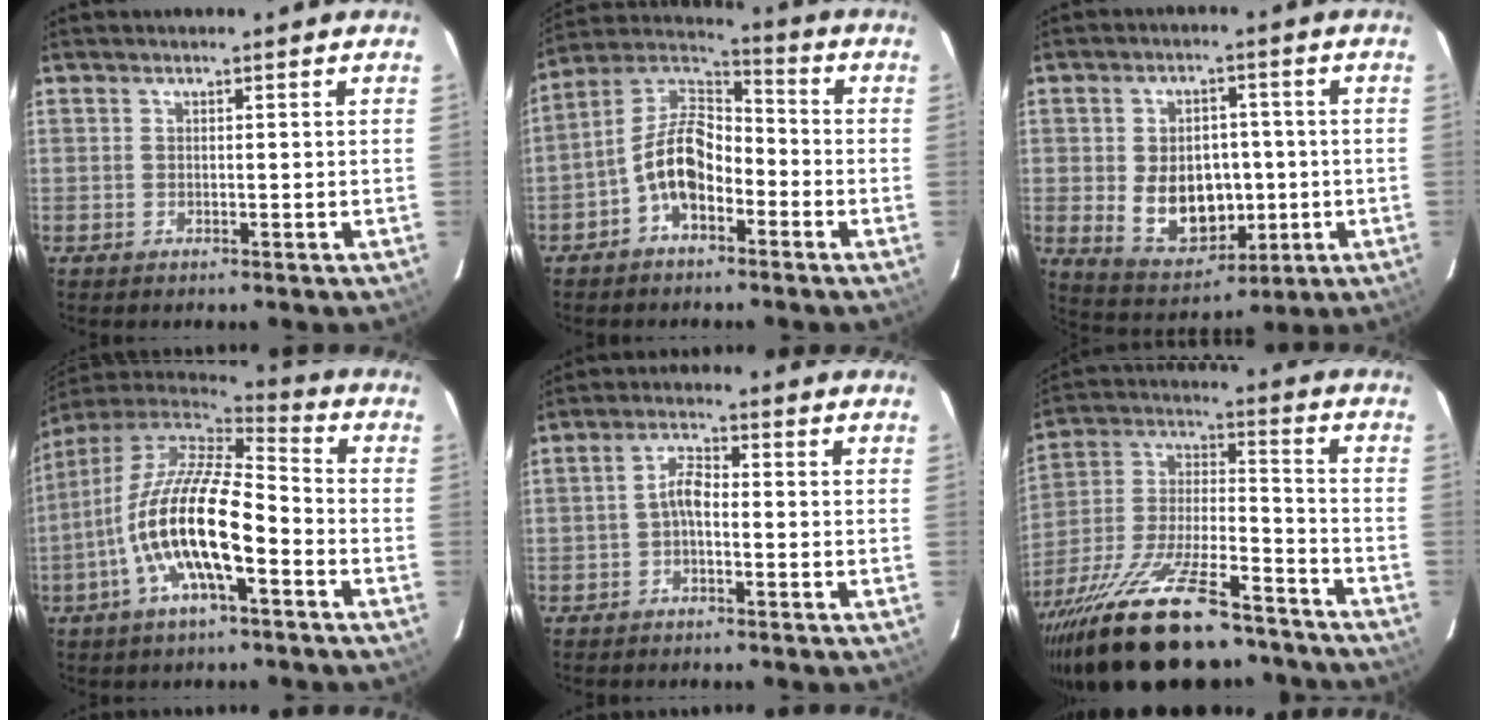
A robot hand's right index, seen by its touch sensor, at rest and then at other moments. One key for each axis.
{"total": 10.5, "fx": -4.5, "fy": 5.8, "fz": 7.6, "tx": -0.160, "ty": 0.022, "tz": -0.085}
{"total": 11.7, "fx": -1.2, "fy": 8.5, "fz": 7.9, "tx": -0.164, "ty": -0.003, "tz": 0.006}
{"total": 17.4, "fx": -6.0, "fy": 5.1, "fz": 15.6, "tx": -0.293, "ty": -0.016, "tz": -0.118}
{"total": 3.1, "fx": -1.2, "fy": 1.2, "fz": 2.6, "tx": -0.054, "ty": 0.012, "tz": -0.025}
{"total": 28.0, "fx": -22.2, "fy": 7.6, "fz": 15.1, "tx": -0.290, "ty": -0.047, "tz": -0.343}